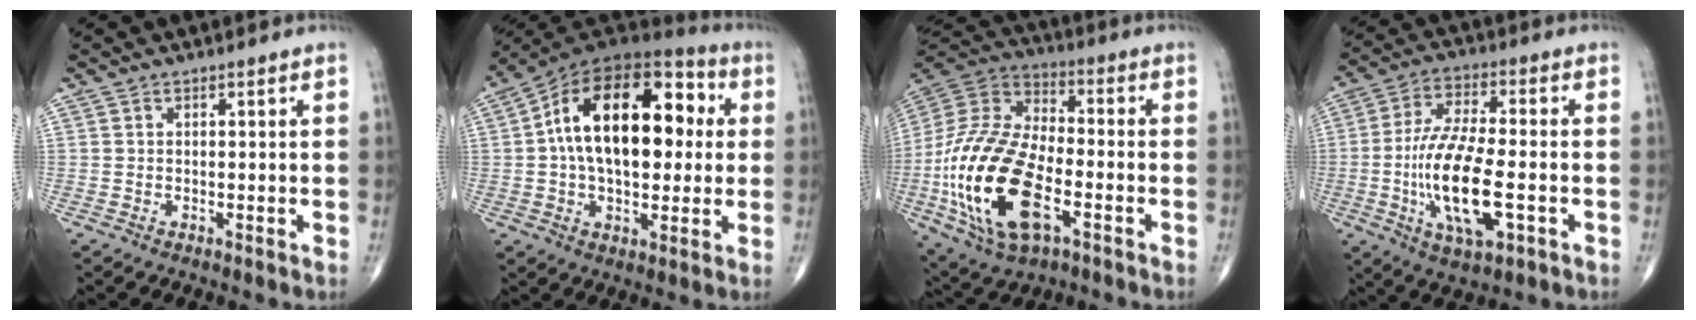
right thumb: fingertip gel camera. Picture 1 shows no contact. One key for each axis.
{"total": 23.2, "fx": 2.7, "fy": 13.1, "fz": 18.9, "tx": -0.284, "ty": 0.031, "tz": 0.032}
{"total": 25.3, "fx": -7.2, "fy": 12.7, "fz": 20.7, "tx": -0.432, "ty": 0.010, "tz": -0.126}
{"total": 16.2, "fx": -3.5, "fy": 5.8, "fz": 14.7, "tx": -0.288, "ty": 0.007, "tz": -0.062}